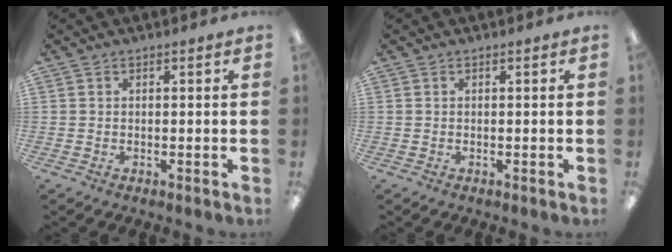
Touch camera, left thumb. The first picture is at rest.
{"total": 0.0}